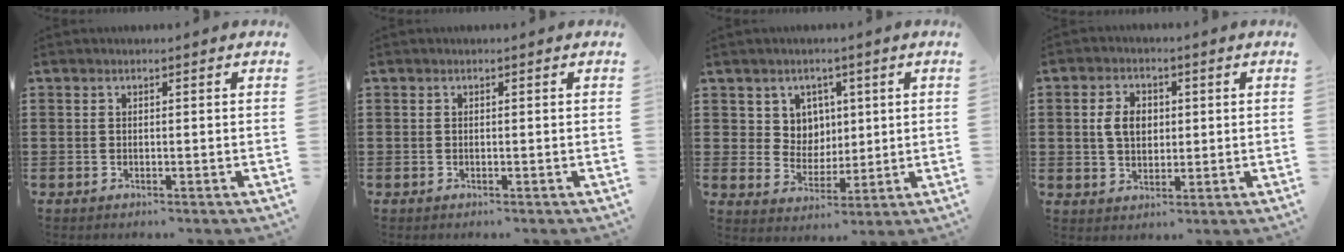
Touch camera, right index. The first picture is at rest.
{"total": 0.0}
{"total": 5.5, "force": [2.5, 4.8, 0.9], "torque": [-0.046, 0.008, 0.046]}
{"total": 4.9, "force": [0.7, 3.4, 3.4], "torque": [-0.083, 0.012, 0.007]}